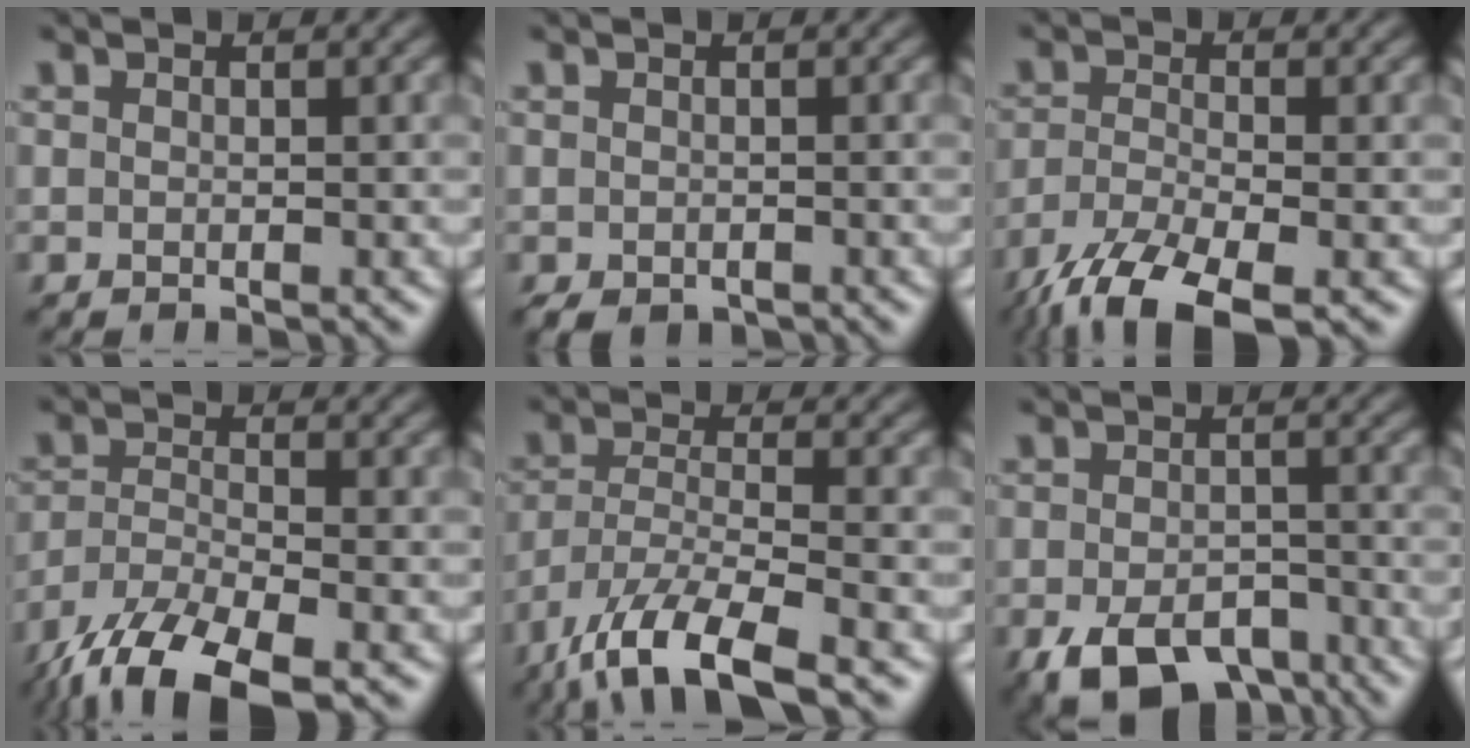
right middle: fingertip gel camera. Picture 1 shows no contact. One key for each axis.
{"total": 1.4, "fx": -0.9, "fy": 0.8, "fz": 0.7, "tx": -0.019, "ty": -0.008, "tz": -0.011}
{"total": 8.0, "fx": -5.8, "fy": 2.4, "fz": 5.0, "tx": -0.117, "ty": -0.027, "tz": -0.117}
{"total": 10.0, "fx": -7.5, "fy": 3.1, "fz": 5.9, "tx": -0.134, "ty": -0.023, "tz": -0.145}
{"total": 9.4, "fx": -6.7, "fy": 2.8, "fz": 6.0, "tx": -0.122, "ty": -0.015, "tz": -0.128}
{"total": 8.0, "fx": -5.1, "fy": 4.3, "fz": 4.5, "tx": -0.080, "ty": -0.018, "tz": -0.077}